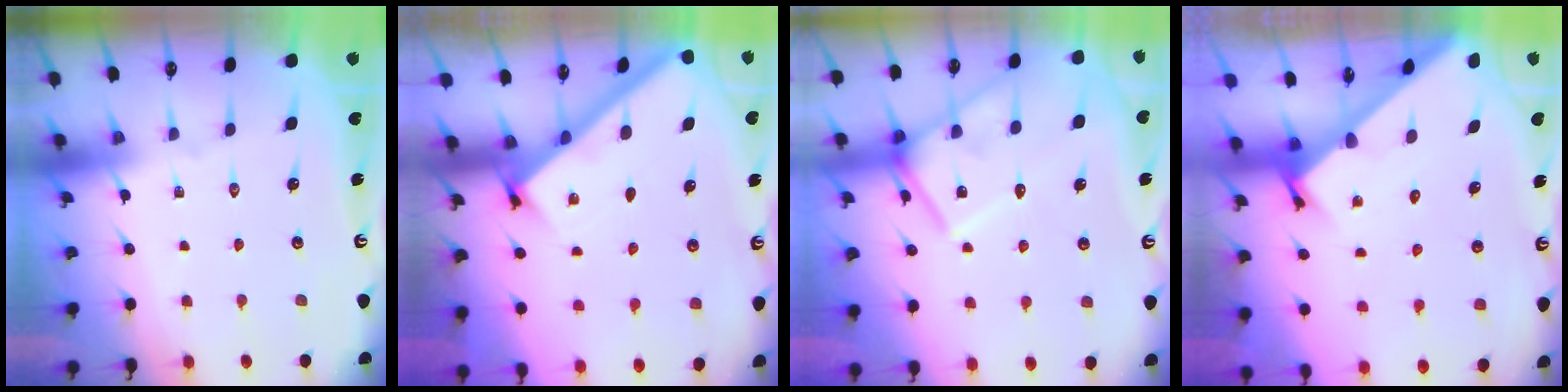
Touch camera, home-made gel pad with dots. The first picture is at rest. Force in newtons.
{"total": 2.7, "press": 2.7, "slide": 0.3}
{"total": 13.1, "press": 13.1, "slide": 1.1}
{"total": 2.1, "press": 2.1, "slide": 0.2}